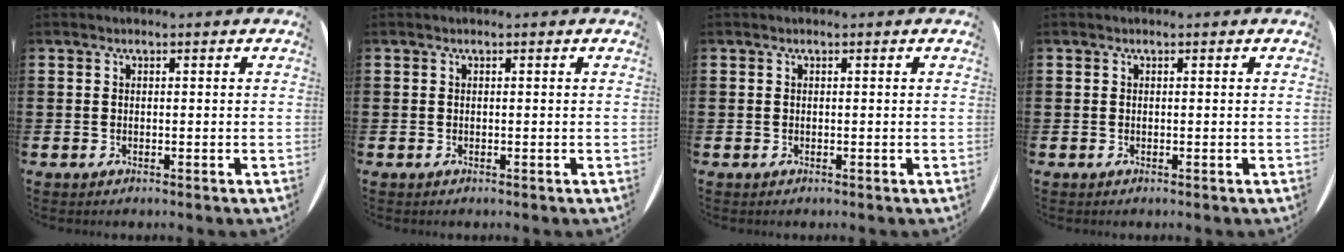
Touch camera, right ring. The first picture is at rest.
{"total": 0.0}
{"total": 0.0}
{"total": 0.0}